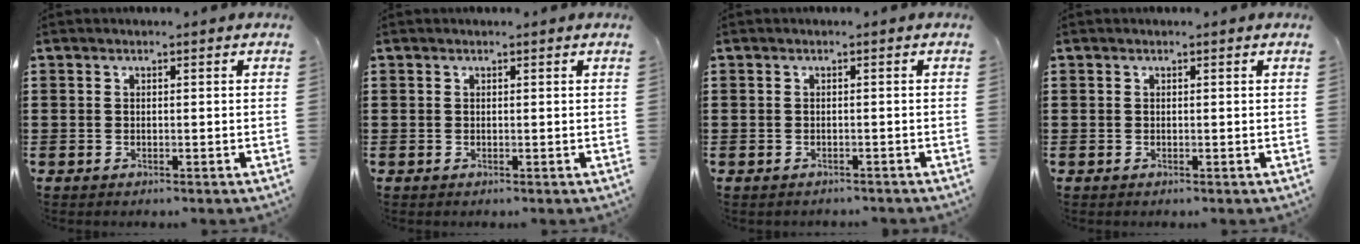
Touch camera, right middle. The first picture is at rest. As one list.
[{"total": 0.0}, {"total": 0.5, "force": [-0.5, 0.0, 0.1], "torque": [-0.004, -0.002, -0.011]}, {"total": 0.0}]